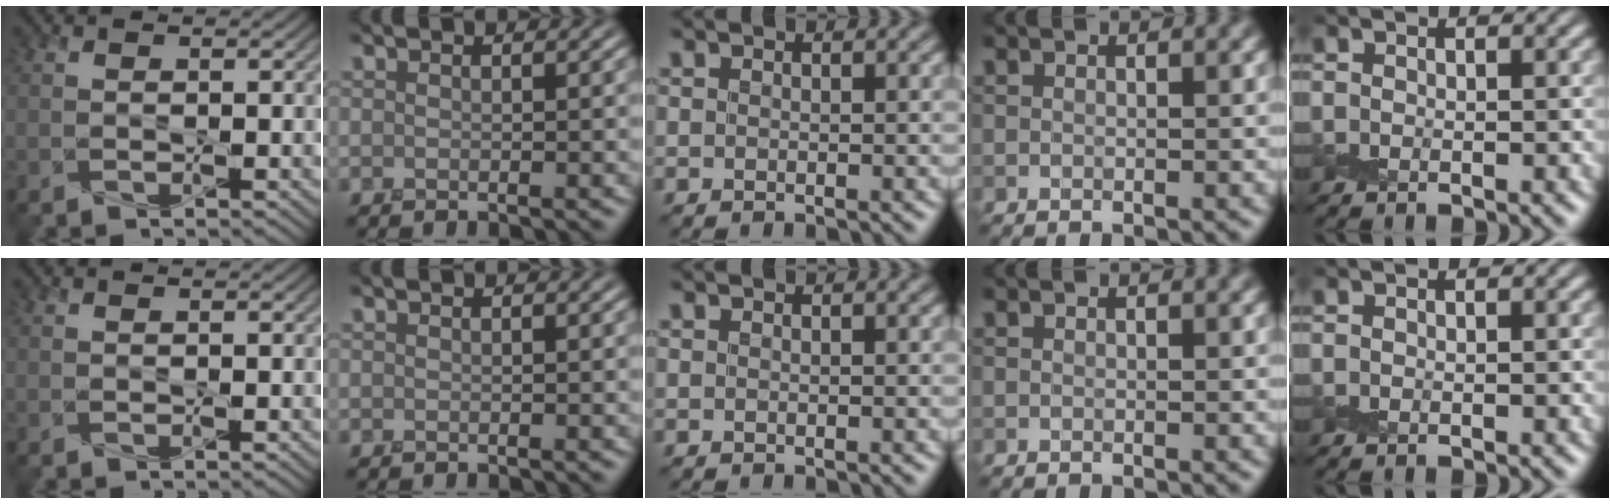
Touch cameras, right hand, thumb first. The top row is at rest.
{}